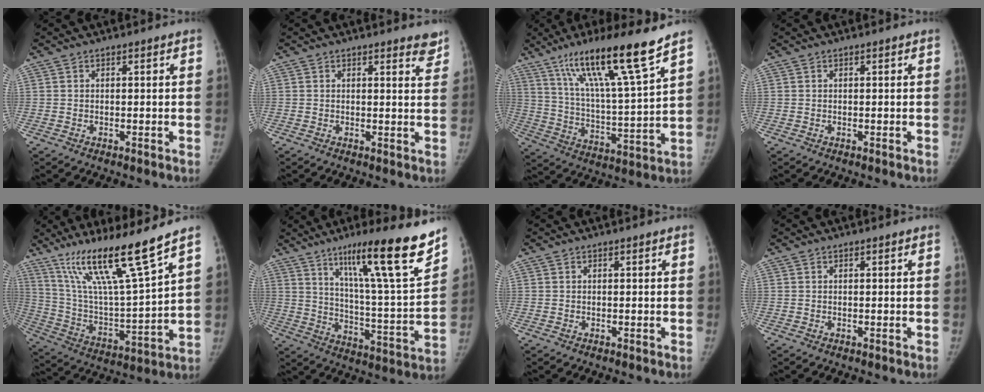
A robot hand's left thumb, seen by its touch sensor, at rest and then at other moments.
{"total": 3.5, "force": [3.0, 1.0, 1.4], "torque": [0.002, -0.019, 0.026]}
{"total": 18.5, "force": [12.8, 0.6, 13.3], "torque": [-0.214, -0.063, 0.222]}
{"total": 0.0}
{"total": 19.5, "force": [13.4, 0.8, 14.1], "torque": [-0.232, -0.068, 0.249]}
{"total": 21.7, "force": [14.5, 1.7, 16.0], "torque": [-0.219, -0.072, 0.235]}
{"total": 0.0}
{"total": 0.0}